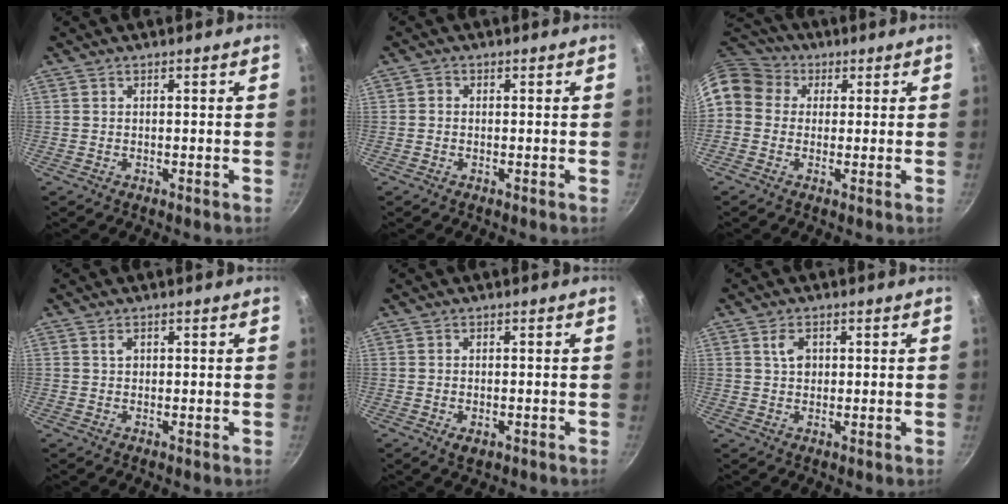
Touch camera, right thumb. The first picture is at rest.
{"total": 0.9, "force": [-0.3, 0.8, 0.3], "torque": [-0.005, 0.004, -0.006]}
{"total": 12.4, "force": [2.9, 10.4, 6.2], "torque": [-0.118, 0.034, 0.035]}
{"total": 1.2, "force": [0.5, 0.9, 0.7], "torque": [-0.006, 0.001, 0.006]}
{"total": 2.3, "force": [-0.7, 1.4, 1.7], "torque": [-0.026, -0.006, -0.008]}
{"total": 3.2, "force": [0.9, 2.2, 2.1], "torque": [-0.027, 0.001, 0.014]}